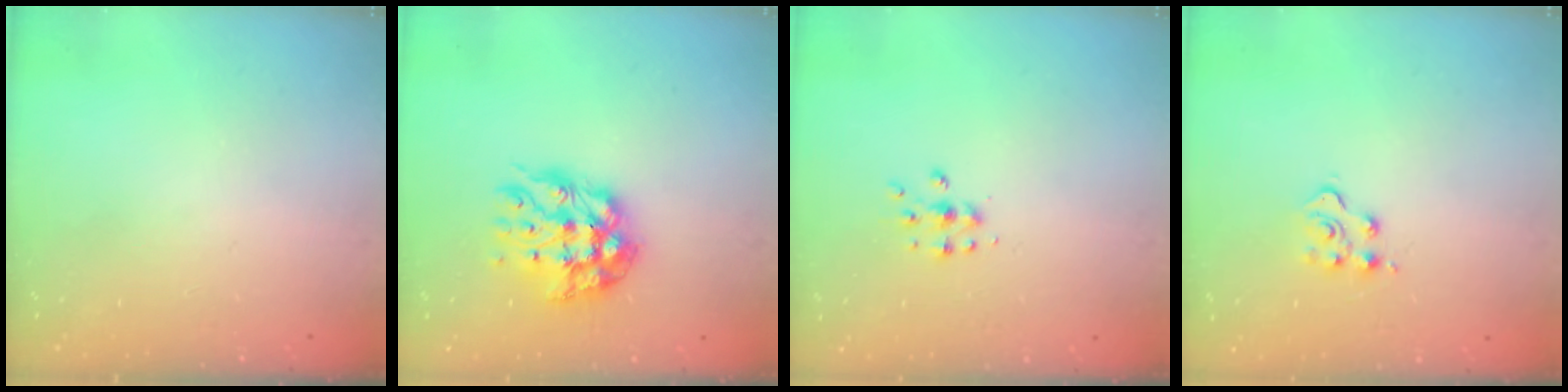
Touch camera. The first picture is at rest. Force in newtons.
{"total": 13.4, "press": 13.3, "slide": 1.2}
{"total": 6.3, "press": 6.3, "slide": 0.5}
{"total": 5.2, "press": 5.2, "slide": 0.2}